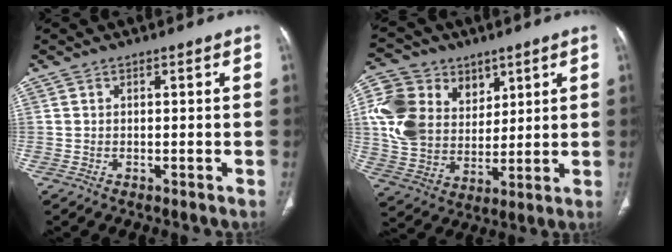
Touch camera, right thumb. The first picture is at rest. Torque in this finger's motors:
{"motor_torque": [-0.24, 0.54, 0.71, 0.78, 0.10]}